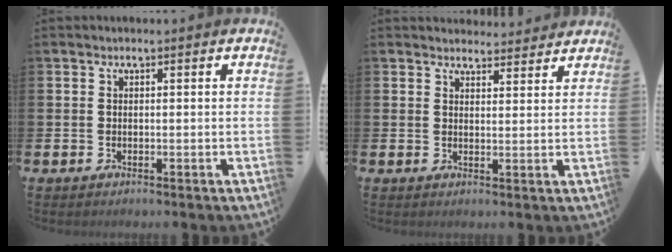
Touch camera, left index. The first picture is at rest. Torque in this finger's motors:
{"motor_torque": [0.89, -1.25, 0.01, -0.02]}